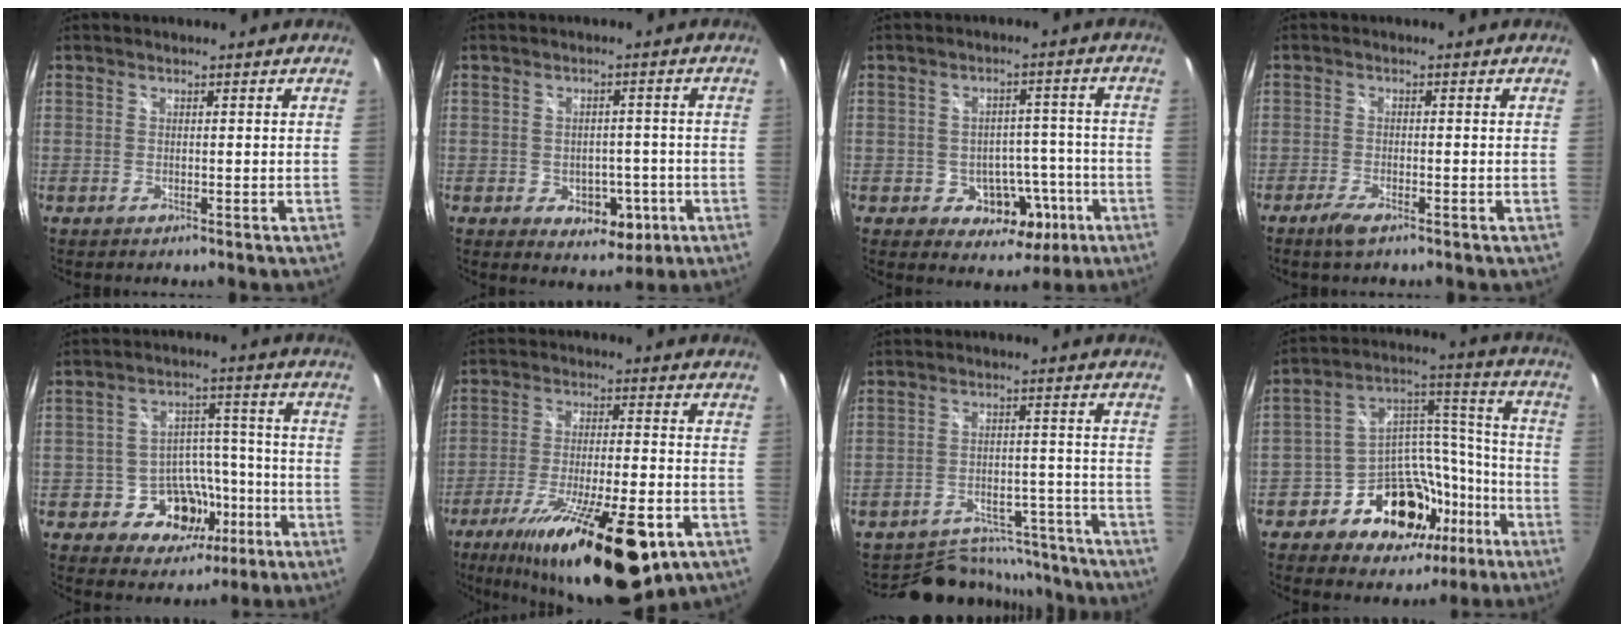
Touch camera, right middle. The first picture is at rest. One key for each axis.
{"total": 6.4, "fx": -2.2, "fy": 4.8, "fz": 3.6, "tx": -0.058, "ty": 0.002, "tz": -0.017}
{"total": 7.8, "fx": -3.1, "fy": 6.3, "fz": 3.4, "tx": -0.056, "ty": 0.023, "tz": -0.024}
{"total": 3.4, "fx": -2.5, "fy": 0.8, "fz": 2.1, "tx": -0.058, "ty": -0.007, "tz": -0.049}
{"total": 10.4, "fx": -4.6, "fy": 8.3, "fz": 4.2, "tx": -0.080, "ty": 0.033, "tz": -0.051}
{"total": 22.0, "fx": -13.2, "fy": 6.0, "fz": 16.5, "tx": -0.289, "ty": -0.047, "tz": -0.208}
{"total": 16.5, "fx": -14.8, "fy": 6.5, "fz": 3.5, "tx": -0.077, "ty": 0.032, "tz": -0.185}
{"total": 17.9, "fx": -10.1, "fy": 12.7, "fz": 7.6, "tx": -0.140, "ty": 0.079, "tz": -0.131}